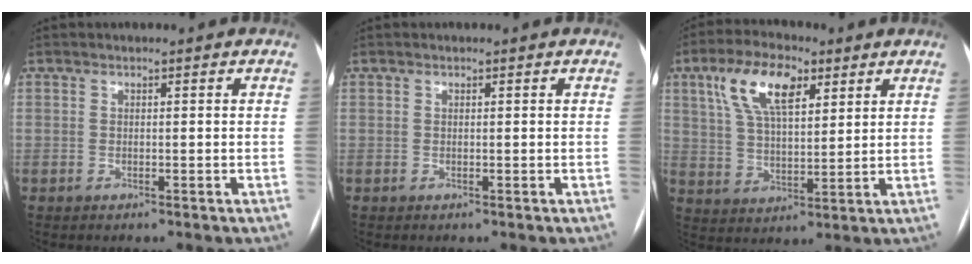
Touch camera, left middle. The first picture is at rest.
{"total": 0.0}
{"total": 11.1, "force": [5.4, 4.6, 8.6], "torque": [-0.172, 0.022, 0.102]}